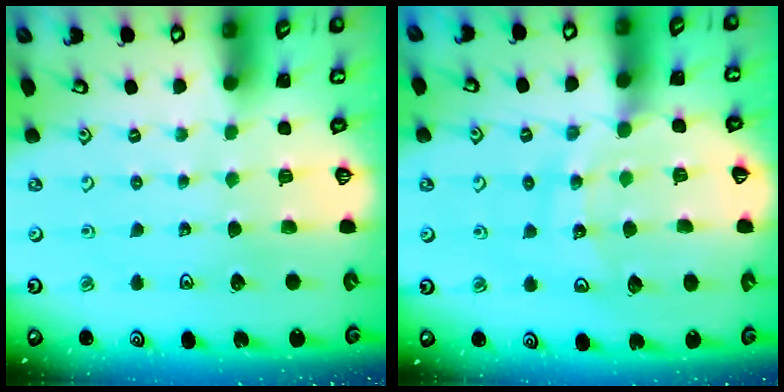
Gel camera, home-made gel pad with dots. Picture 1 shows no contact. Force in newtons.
{"total": 12.7, "press": 12.6, "slide": 1.6}